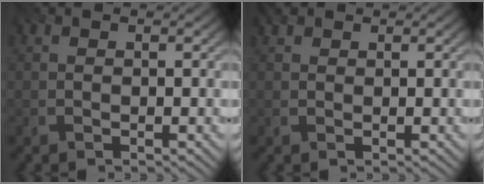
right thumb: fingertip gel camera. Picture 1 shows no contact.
{"total": 1.3, "force": [0.9, 0.7, 0.6], "torque": [-0.013, 0.006, 0.017]}